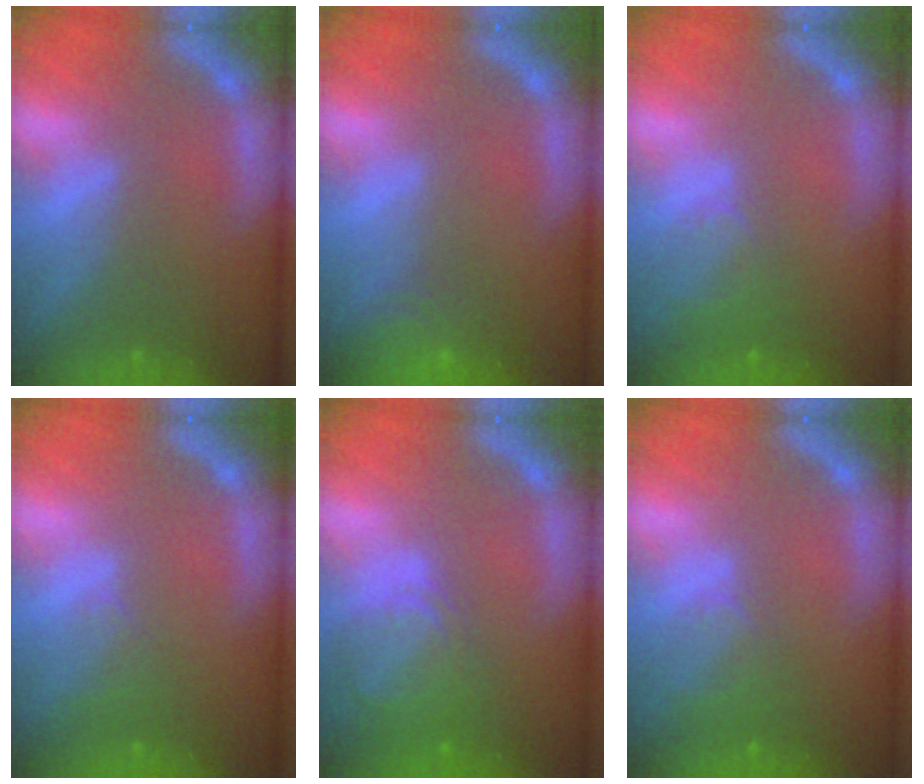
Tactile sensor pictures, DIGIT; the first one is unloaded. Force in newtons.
{"total": 3.5}
{"total": 2.5}
{"total": 1.5}
{"total": 5.0}
{"total": 2.5}